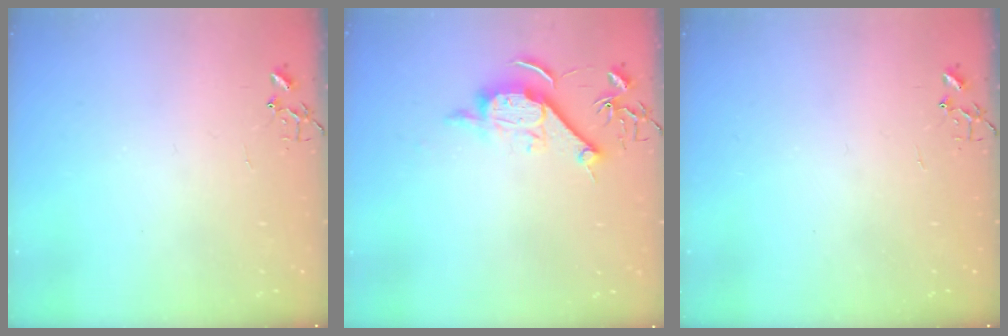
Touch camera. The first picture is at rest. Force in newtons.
{"total": 11.0, "press": 11.0, "slide": 0.4}
{"total": 0.0}